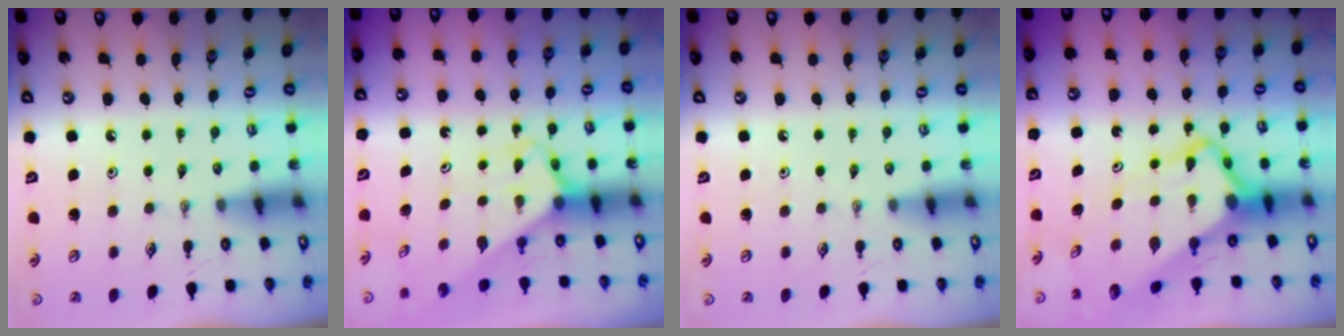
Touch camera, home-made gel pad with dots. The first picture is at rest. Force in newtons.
{"total": 2.4, "press": 2.4, "slide": 0.1}
{"total": 0.0}
{"total": 8.7, "press": 8.7, "slide": 0.6}